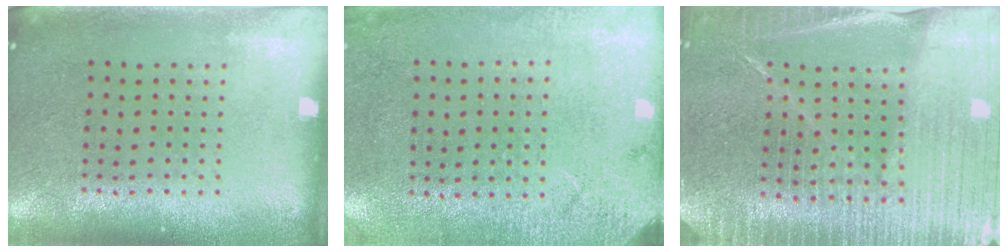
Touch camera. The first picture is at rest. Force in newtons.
{"total": 2.7, "press": 2.2, "slide": 1.5}
{"total": 4.9, "press": 4.4, "slide": 2.0}